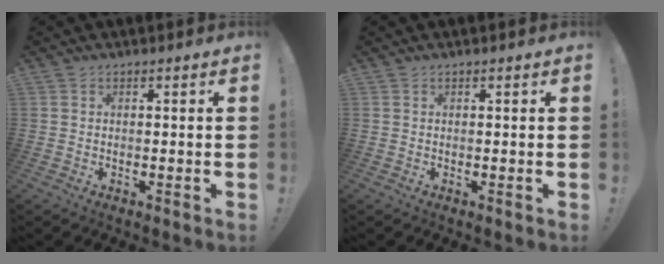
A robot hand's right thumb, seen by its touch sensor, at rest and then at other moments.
{"total": 0.0}